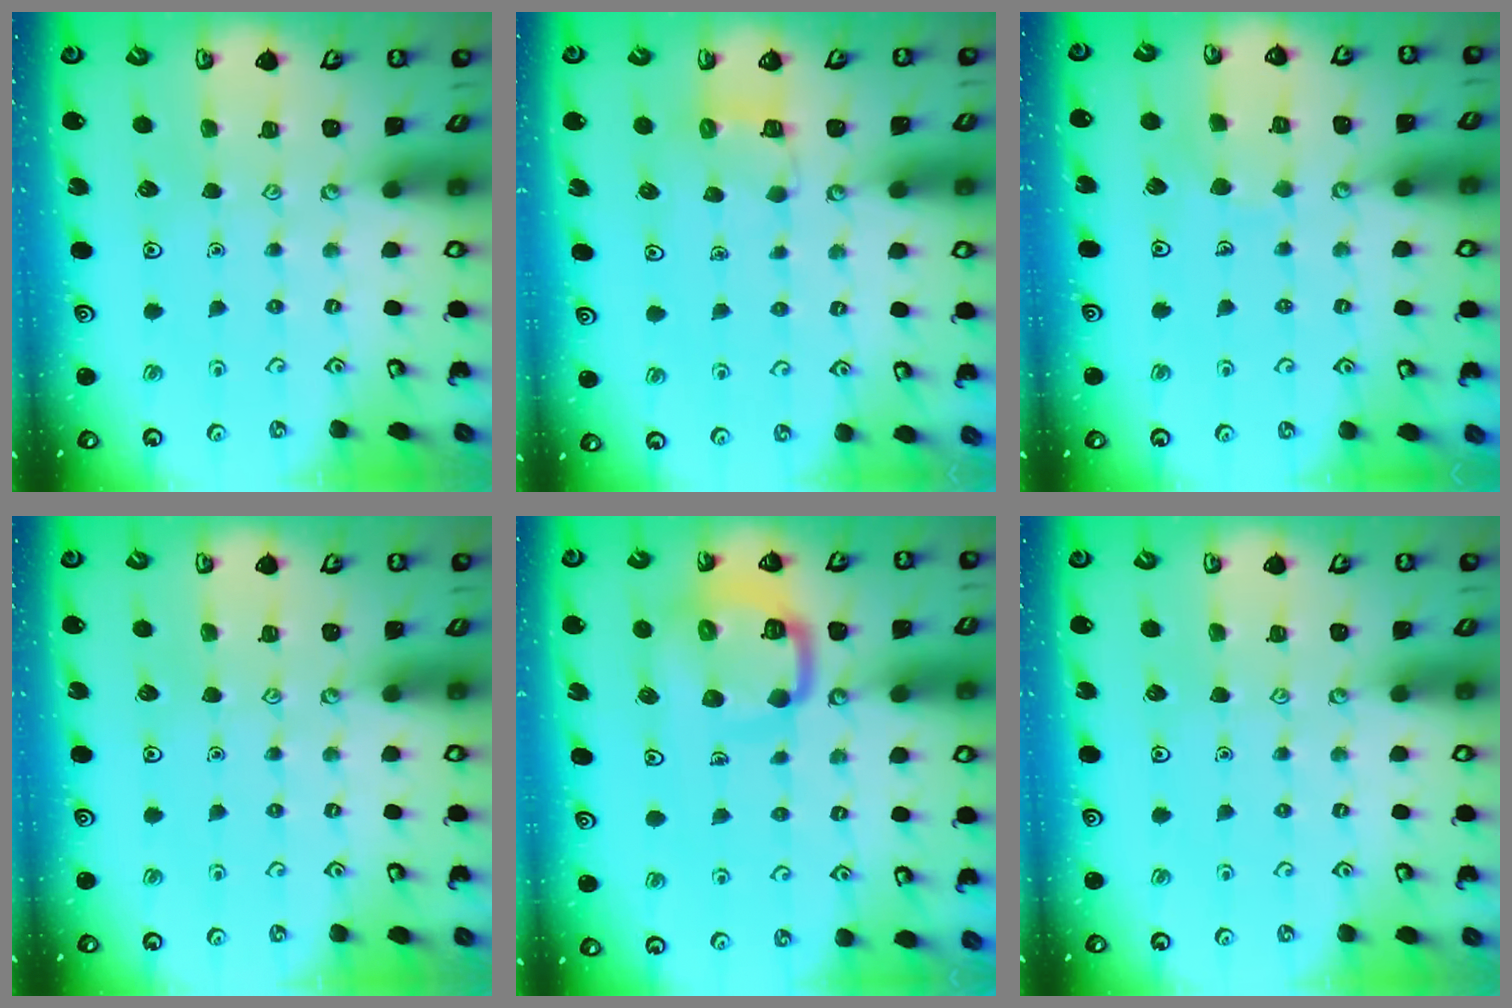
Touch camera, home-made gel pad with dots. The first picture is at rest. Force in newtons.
{"total": 4.5, "press": 4.5, "slide": 0.4}
{"total": 5.4, "press": 5.4, "slide": 0.5}
{"total": 0.0}
{"total": 11.9, "press": 11.9, "slide": 1.4}
{"total": 0.0}